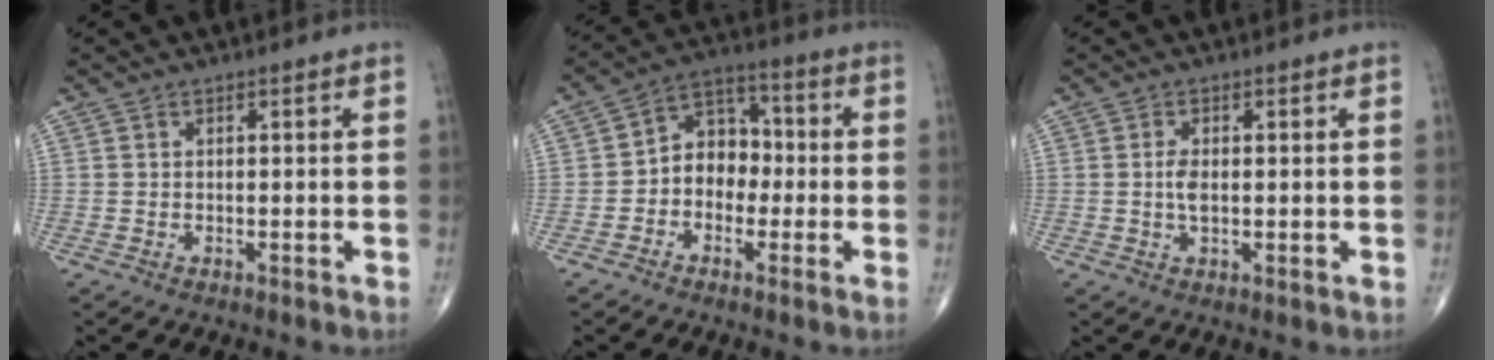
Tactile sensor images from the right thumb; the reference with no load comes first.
{"total": 8.5, "force": [-1.4, 6.7, 5.1], "torque": [-0.042, 0.039, -0.041]}
{"total": 2.7, "force": [0.1, 1.2, 2.4], "torque": [-0.048, -0.003, -0.001]}